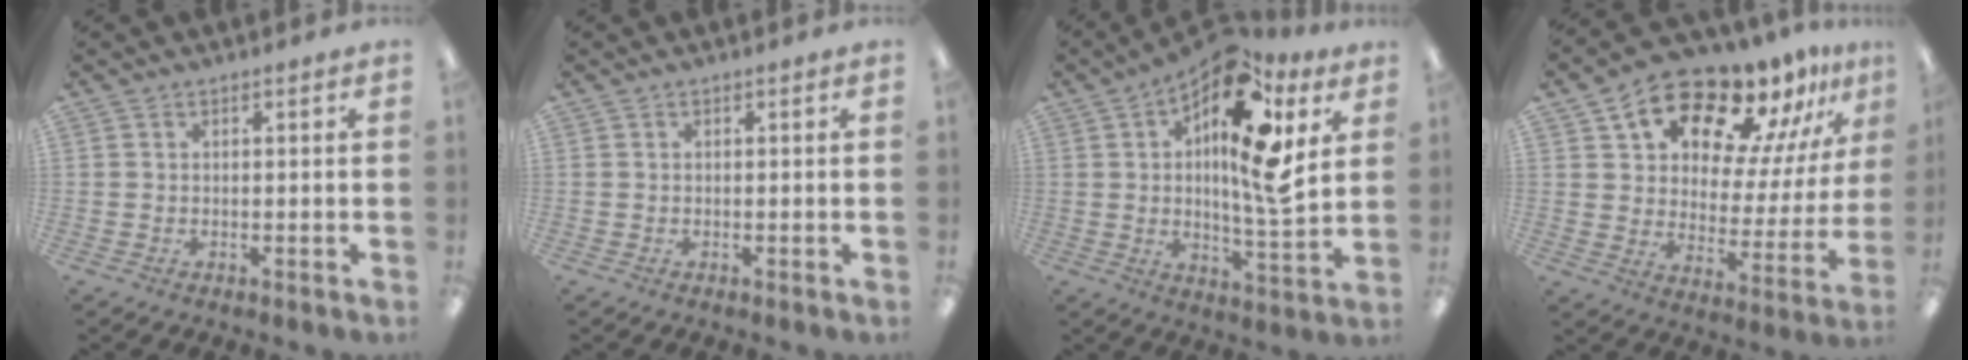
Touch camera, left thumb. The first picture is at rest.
{"total": 0.0}
{"total": 18.7, "force": [8.2, 5.9, 15.8], "torque": [-0.248, -0.050, 0.121]}
{"total": 16.3, "force": [12.9, 7.1, 7.1], "torque": [-0.119, -0.098, 0.218]}